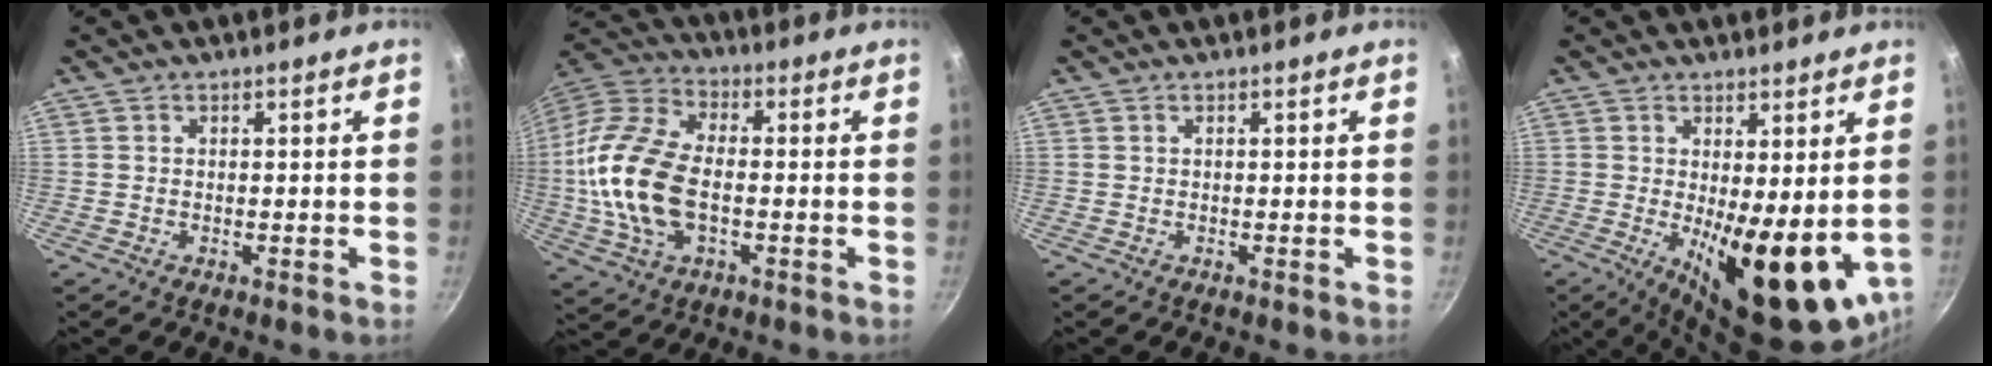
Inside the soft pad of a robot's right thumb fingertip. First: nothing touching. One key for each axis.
{"total": 18.3, "fx": -1.8, "fy": 10.5, "fz": 14.8, "tx": -0.291, "ty": 0.029, "tz": -0.046}
{"total": 0.0}
{"total": 15.0, "fx": -1.0, "fy": 5.3, "fz": 14.0, "tx": -0.170, "ty": -0.026, "tz": 0.000}